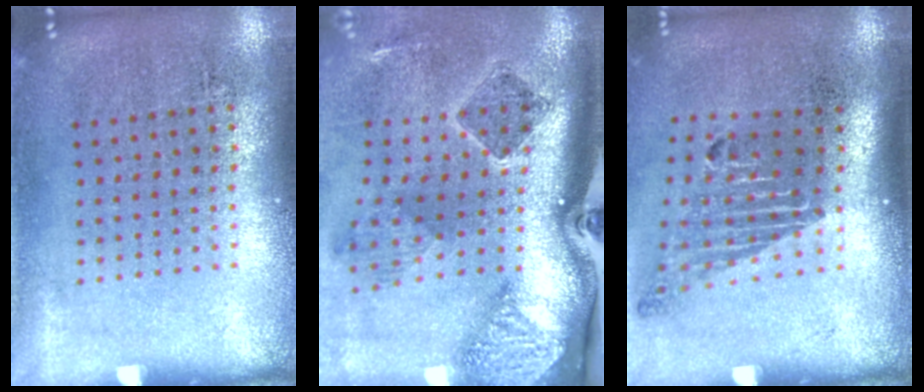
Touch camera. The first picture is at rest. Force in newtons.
{"total": 2.8, "press": 1.9, "slide": 2.1}
{"total": 1.8, "press": 1.2, "slide": 1.3}